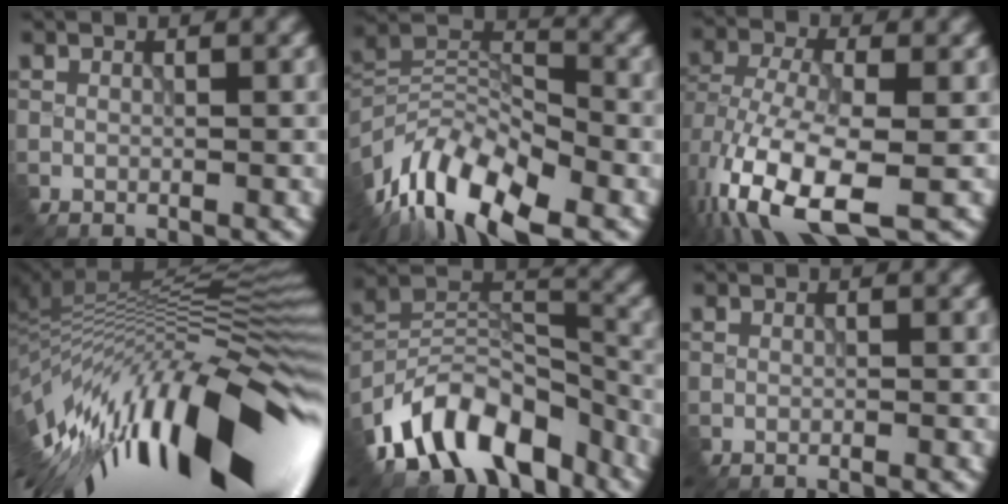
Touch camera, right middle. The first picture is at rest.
{"total": 11.8, "force": [-7.4, 5.2, 7.6], "torque": [-0.151, 0.018, -0.143]}
{"total": 10.1, "force": [-4.4, 4.6, 7.9], "torque": [-0.172, -0.011, -0.076]}
{"total": 16.5, "force": [-4.6, 5.4, 14.9], "torque": [-0.231, 0.007, -0.079]}
{"total": 11.8, "force": [-8.4, 6.2, 5.6], "torque": [-0.103, 0.023, -0.157]}
{"total": 1.3, "force": [-1.1, 0.2, 0.7], "torque": [0.000, 0.011, -0.019]}